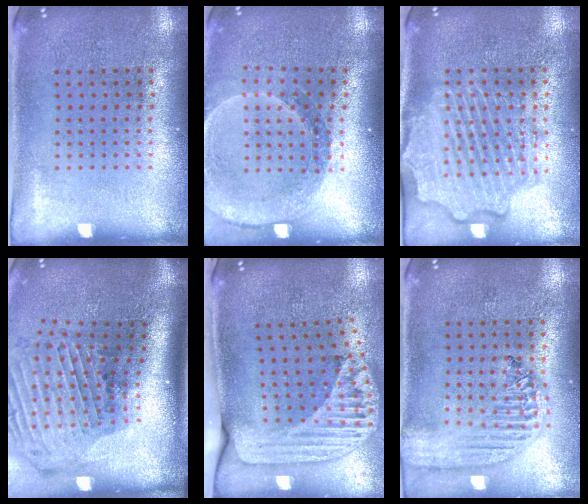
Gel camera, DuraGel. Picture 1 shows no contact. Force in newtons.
{"total": 1.6, "press": 1.6, "slide": 0.1}
{"total": 3.4, "press": 3.4, "slide": 0.4}
{"total": 3.0, "press": 2.2, "slide": 2.1}
{"total": 2.5, "press": 1.8, "slide": 1.7}
{"total": 2.2, "press": 1.9, "slide": 1.1}